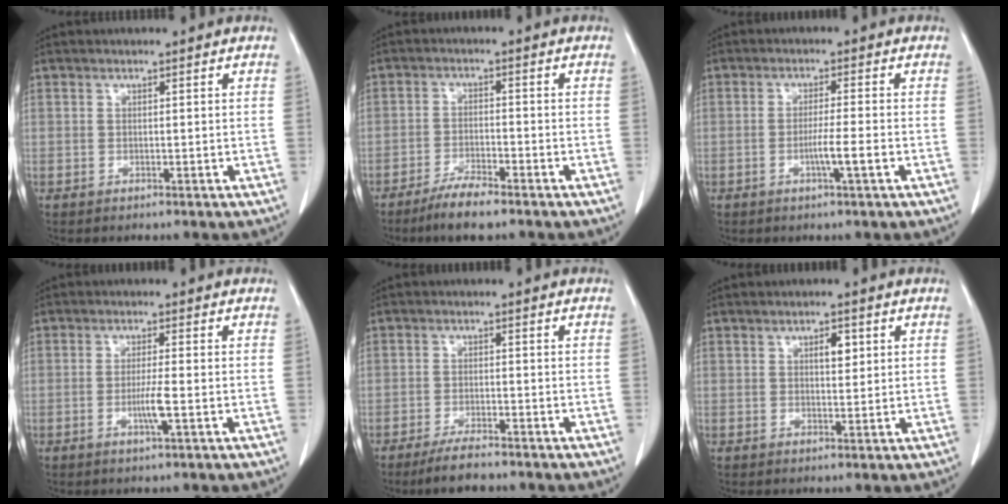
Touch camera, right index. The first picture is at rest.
{"total": 5.1, "force": [-4.0, 0.3, 3.2], "torque": [-0.065, -0.011, -0.077]}
{"total": 3.8, "force": [-1.3, -0.6, 3.6], "torque": [-0.061, -0.005, -0.024]}
{"total": 3.5, "force": [-1.0, -0.3, 3.4], "torque": [-0.065, -0.007, -0.020]}
{"total": 4.3, "force": [-3.6, 0.5, 2.3], "torque": [-0.045, -0.009, -0.066]}
{"total": 2.5, "force": [0.9, 1.0, 2.1], "torque": [-0.033, -0.002, 0.015]}